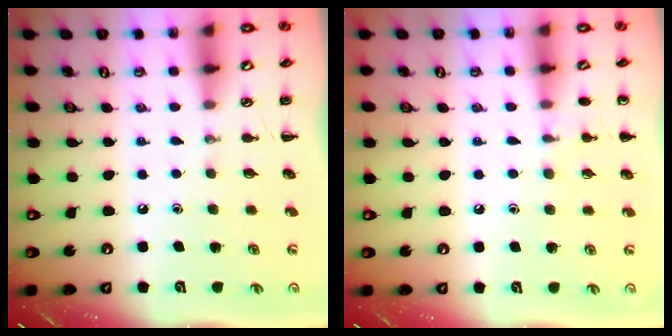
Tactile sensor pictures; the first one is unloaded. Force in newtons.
{"total": 6.1, "press": 5.7, "slide": 2.0}